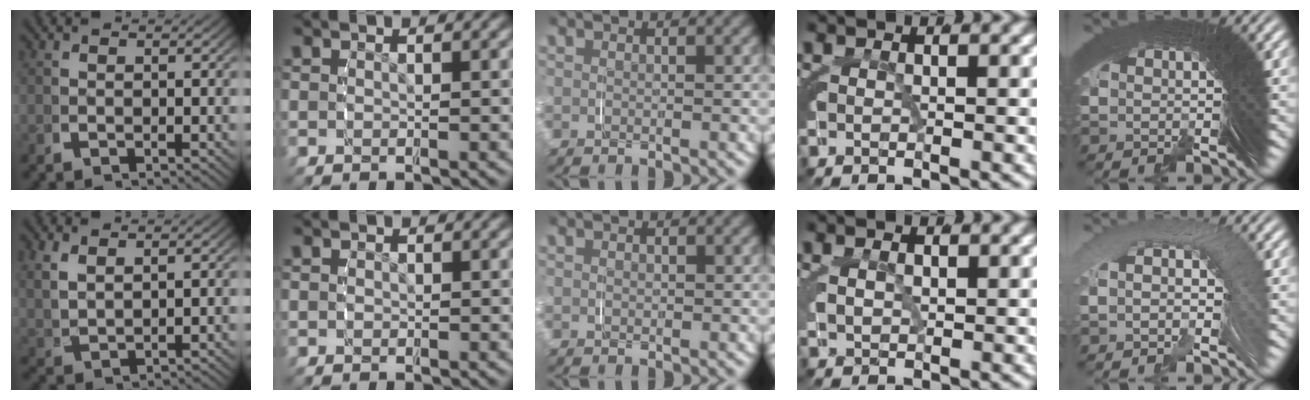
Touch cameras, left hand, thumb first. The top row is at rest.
{"thumb": {"total": 2.7, "force": [1.6, 1.3, 1.6], "torque": [-0.040, -0.002, 0.046]}, "middle": {"total": 0.5, "force": [0.1, 0.4, 0.3], "torque": [-0.006, -0.001, 0.002]}, "ring": {"total": 1.4, "force": [0.9, 0.4, 0.9], "torque": [-0.020, -0.004, 0.026]}, "little": {"total": 3.4, "force": [0.4, 1.6, 3.0], "torque": [-0.040, 0.032, -0.004]}}